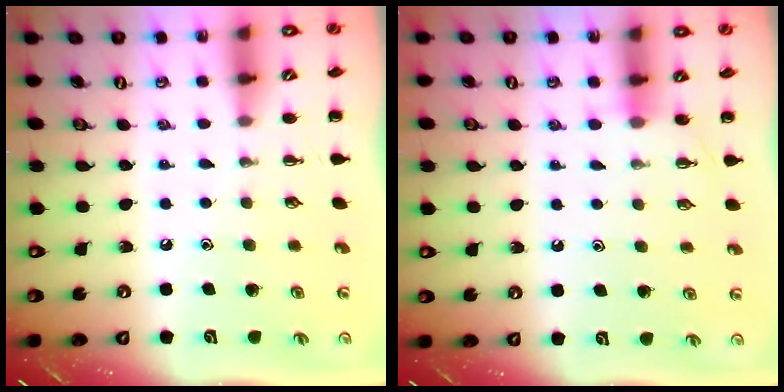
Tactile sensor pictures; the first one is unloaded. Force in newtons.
{"total": 4.1, "press": 3.9, "slide": 1.0}